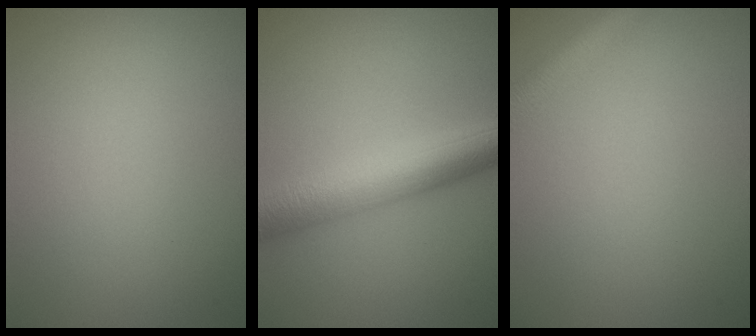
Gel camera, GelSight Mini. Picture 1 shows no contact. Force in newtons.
{"total": 6.9, "press": 6.9, "slide": 0.2}
{"total": 2.8, "press": 2.8, "slide": 0.1}